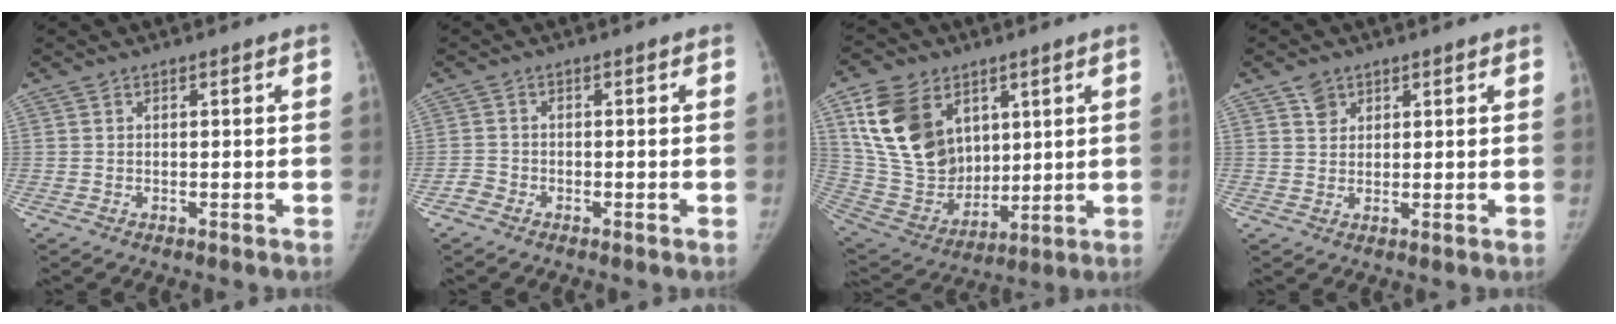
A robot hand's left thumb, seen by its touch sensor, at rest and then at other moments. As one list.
[{"total": 1.6, "force": [-1.2, 1.1, 0.1], "torque": [-0.003, 0.004, -0.029]}, {"total": 19.6, "force": [8.1, 14.0, 11.0], "torque": [-0.184, -0.030, 0.169]}, {"total": 2.7, "force": [1.7, 2.0, 0.6], "torque": [0.004, -0.017, 0.029]}]